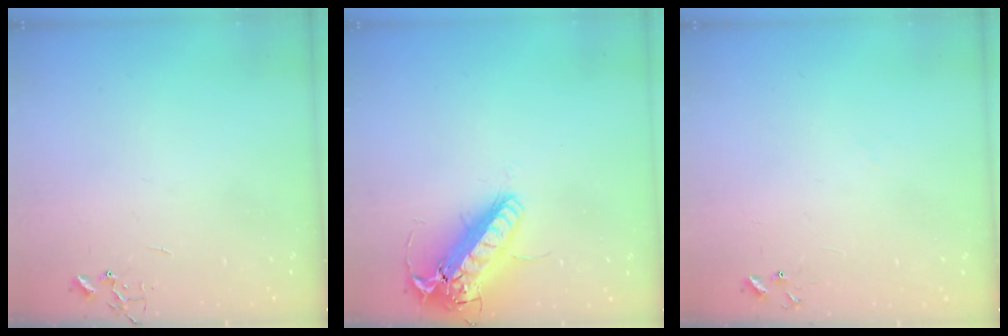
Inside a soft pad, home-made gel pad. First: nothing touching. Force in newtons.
{"total": 21.1, "press": 20.8, "slide": 3.7}
{"total": 6.8, "press": 6.8, "slide": 0.6}